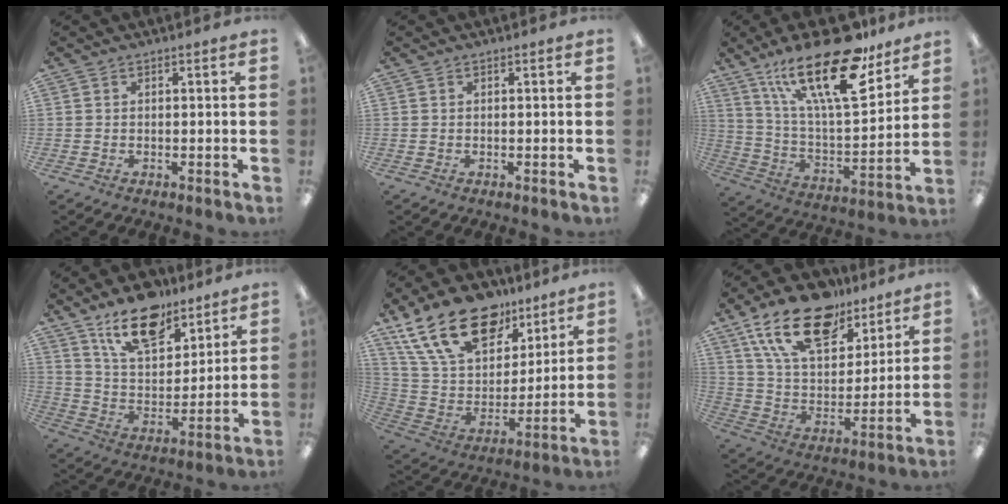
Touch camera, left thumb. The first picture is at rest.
{"total": 0.0}
{"total": 26.1, "force": [16.9, 9.0, 17.7], "torque": [-0.302, -0.098, 0.284]}
{"total": 15.7, "force": [11.6, 7.3, 7.6], "torque": [-0.127, -0.058, 0.207]}
{"total": 22.3, "force": [14.2, 12.5, 11.8], "torque": [-0.222, -0.066, 0.261]}
{"total": 20.5, "force": [13.5, 10.6, 11.3], "torque": [-0.200, -0.065, 0.242]}